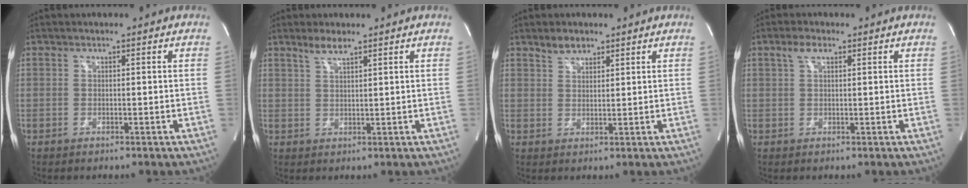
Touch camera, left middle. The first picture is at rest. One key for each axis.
{"total": 2.6, "fx": 2.1, "fy": 0.2, "fz": 1.5, "tx": -0.036, "ty": 0.003, "tz": 0.042}
{"total": 2.8, "fx": 2.2, "fy": 1.4, "fz": 1.0, "tx": -0.020, "ty": 0.005, "tz": 0.042}
{"total": 2.4, "fx": 1.3, "fy": 0.9, "fz": 1.8, "tx": -0.042, "ty": 0.013, "tz": 0.027}